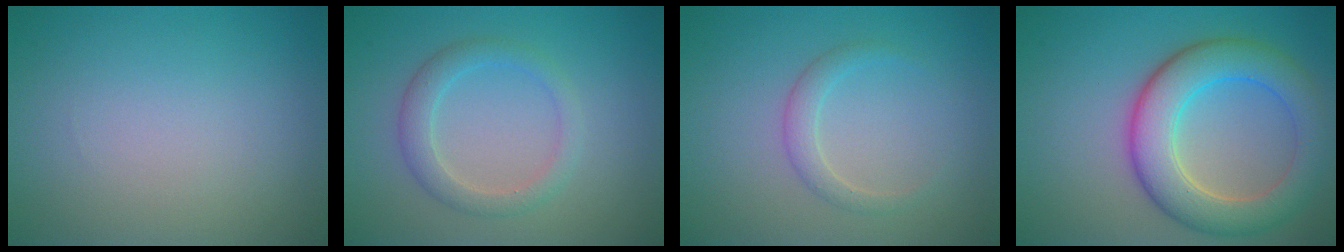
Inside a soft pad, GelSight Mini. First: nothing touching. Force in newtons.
{"total": 2.6, "press": 2.6, "slide": 0.1}
{"total": 1.6, "press": 1.6, "slide": 0.1}
{"total": 7.3, "press": 7.3, "slide": 0.4}